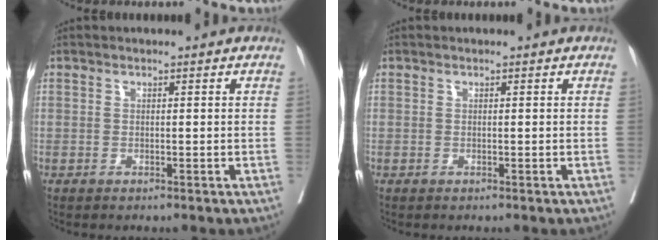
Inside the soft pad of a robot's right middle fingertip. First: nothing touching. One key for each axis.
{"total": 0.0}